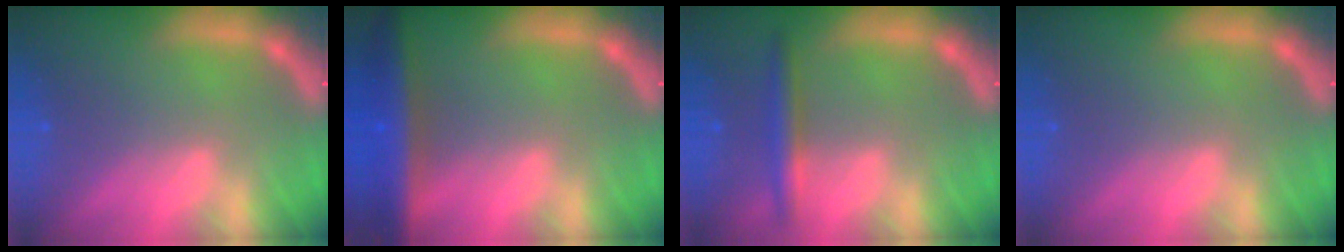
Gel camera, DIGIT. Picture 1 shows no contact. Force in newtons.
{"total": 7.0}
{"total": 3.0}
{"total": 0.0}